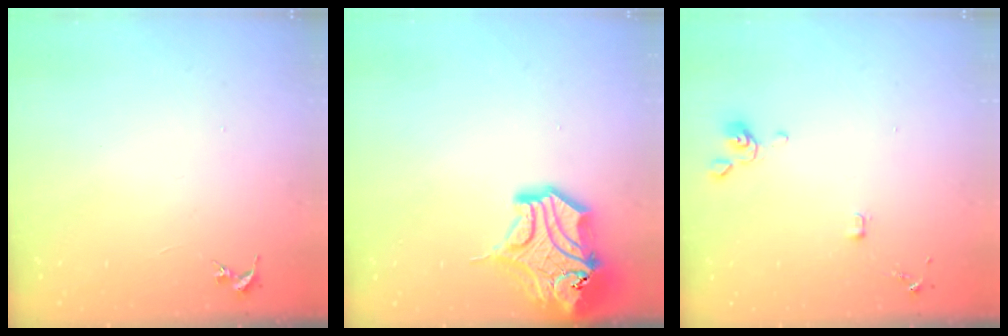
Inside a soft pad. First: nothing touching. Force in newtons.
{"total": 17.2, "press": 17.0, "slide": 2.4}
{"total": 3.4, "press": 3.4, "slide": 0.7}